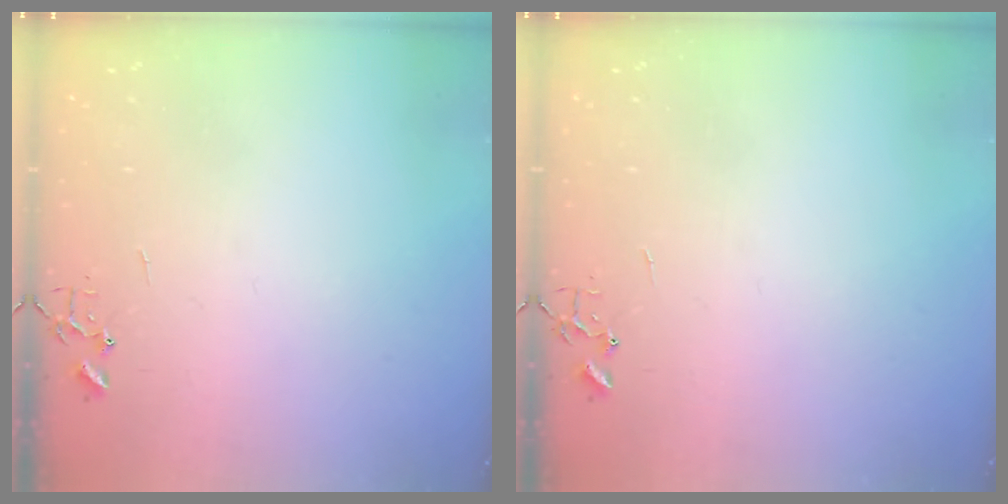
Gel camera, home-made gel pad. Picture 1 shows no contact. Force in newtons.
{"total": 0.0}